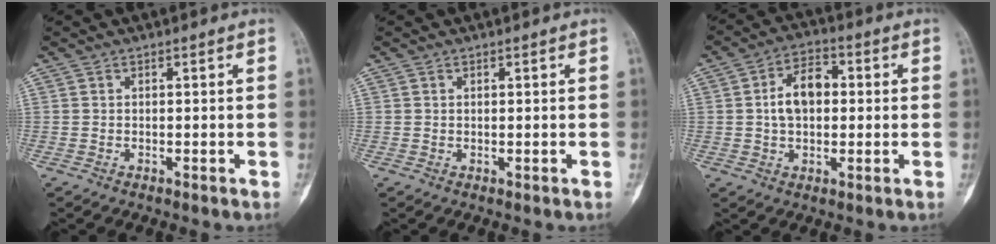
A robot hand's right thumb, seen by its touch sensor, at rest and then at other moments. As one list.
[{"total": 0.0}, {"total": 8.4, "force": [0.6, 5.5, 6.3], "torque": [-0.090, 0.023, 0.005]}]